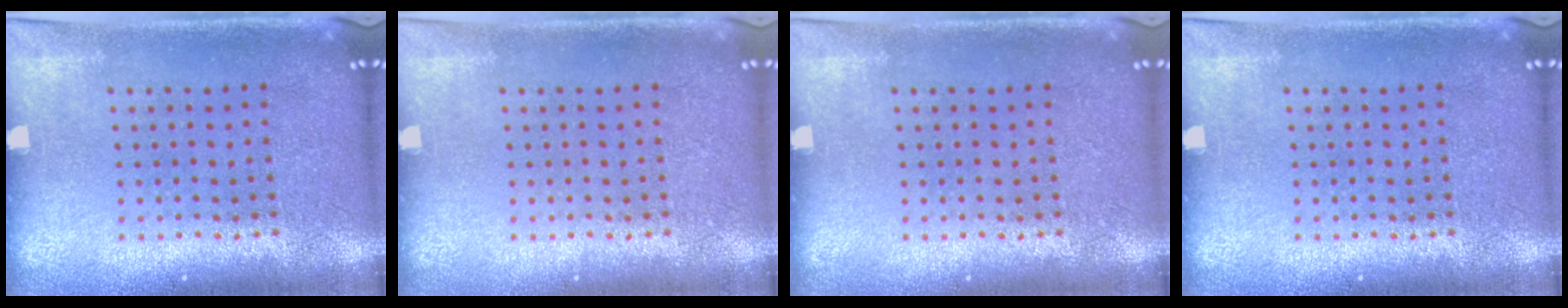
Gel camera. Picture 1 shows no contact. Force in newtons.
{"total": 0.0}
{"total": 0.0}
{"total": 0.0}